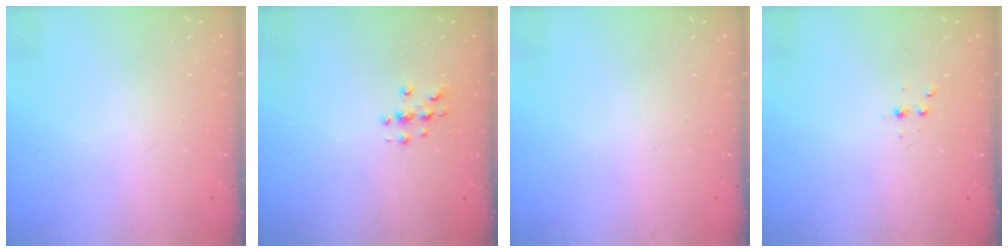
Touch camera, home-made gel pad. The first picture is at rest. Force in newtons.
{"total": 2.7, "press": 2.7, "slide": 0.3}
{"total": 0.0}
{"total": 2.3, "press": 2.3, "slide": 0.3}